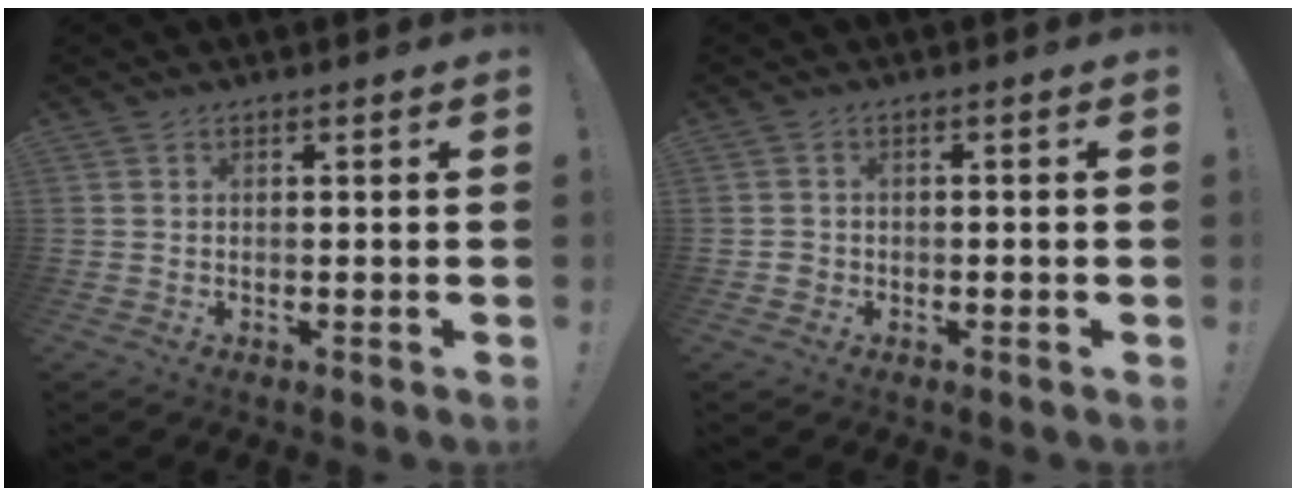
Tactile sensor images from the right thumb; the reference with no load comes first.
{"total": 2.1, "force": [-1.3, 1.5, 0.7], "torque": [-0.013, 0.009, -0.023]}